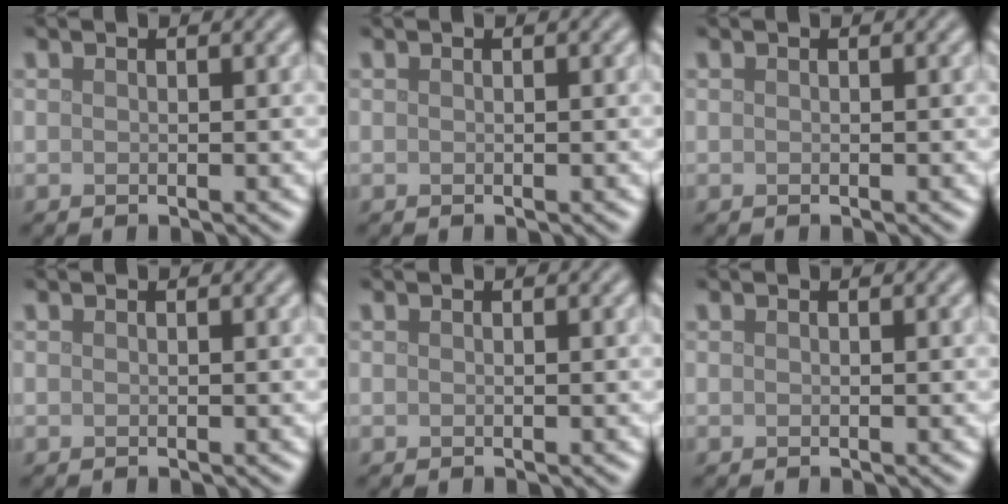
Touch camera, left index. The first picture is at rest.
{"total": 0.0}
{"total": 0.0}
{"total": 0.0}
{"total": 0.0}
{"total": 0.0}